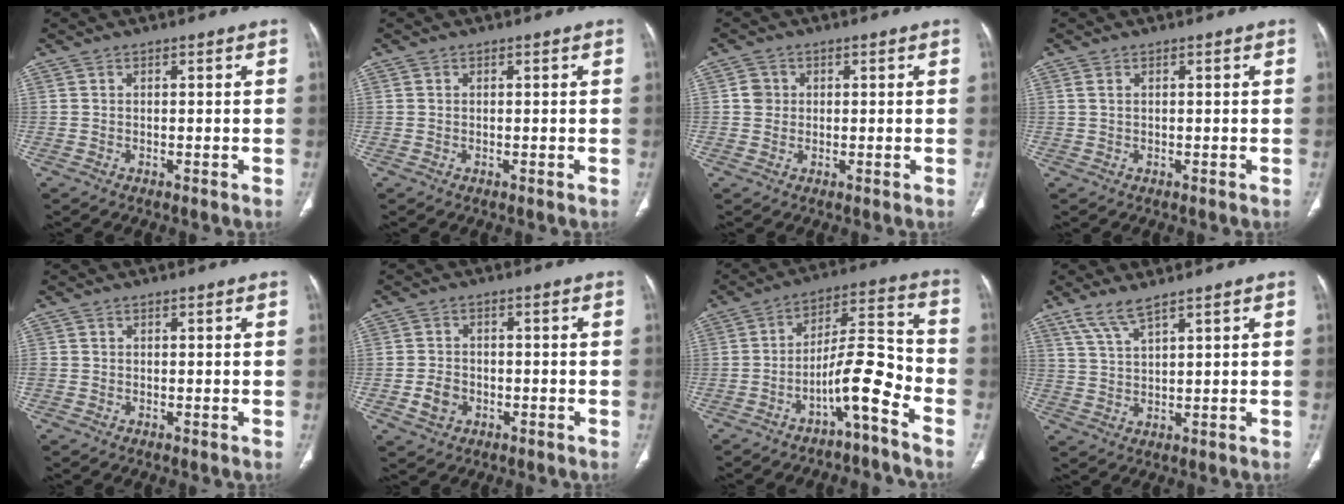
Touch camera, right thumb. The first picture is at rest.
{"total": 0.0}
{"total": 2.6, "force": [0.4, 2.5, 0.8], "torque": [0.001, 0.003, 0.006]}
{"total": 0.8, "force": [0.3, 0.4, 0.6], "torque": [-0.015, 0.006, 0.009]}
{"total": 0.8, "force": [-0.2, 0.7, 0.3], "torque": [-0.006, 0.003, -0.004]}
{"total": 4.2, "force": [-1.5, 3.3, 2.1], "torque": [-0.030, 0.012, -0.022]}
{"total": 10.3, "force": [-5.9, 1.9, 8.2], "torque": [-0.140, 0.080, -0.102]}
{"total": 4.9, "force": [3.7, 0.8, 3.2], "torque": [-0.072, -0.012, 0.082]}